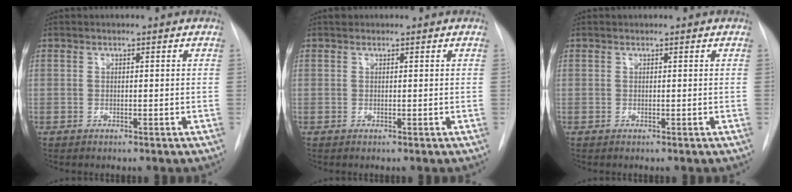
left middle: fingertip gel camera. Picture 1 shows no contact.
{"total": 0.6, "force": [0.5, 0.4, 0.0], "torque": [-0.003, 0.010, 0.007]}
{"total": 0.0}